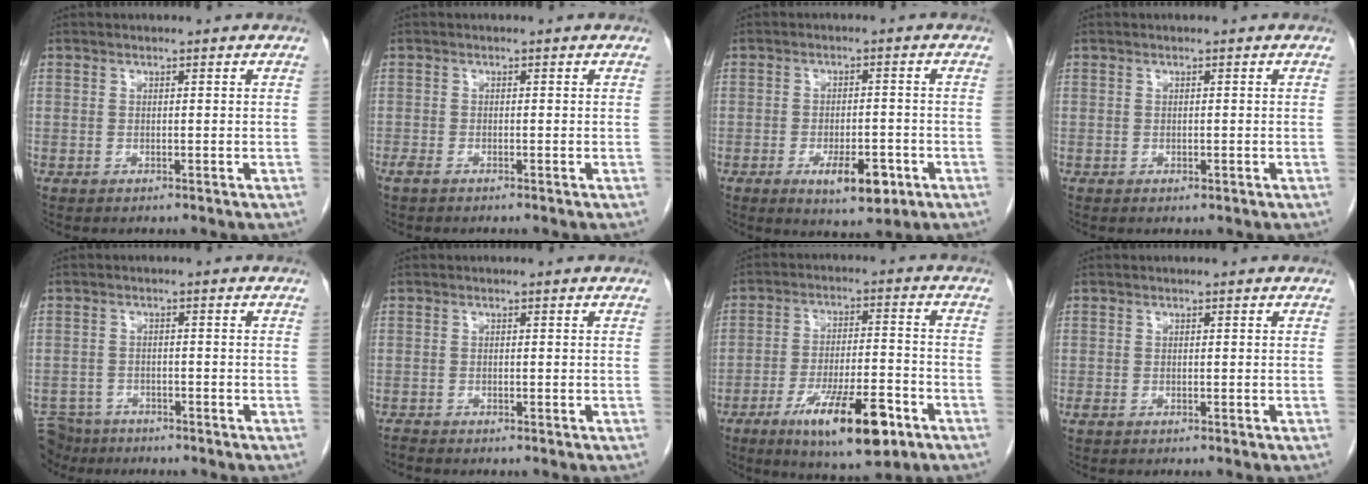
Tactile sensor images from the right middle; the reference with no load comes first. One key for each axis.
{"total": 1.8, "fx": -1.4, "fy": 0.4, "fz": 1.0, "tx": -0.020, "ty": -0.004, "tz": -0.025}
{"total": 6.9, "fx": -3.2, "fy": 2.5, "fz": 5.6, "tx": -0.085, "ty": -0.005, "tz": -0.040}
{"total": 0.6, "fx": -0.3, "fy": 0.3, "fz": 0.4, "tx": -0.006, "ty": 0.000, "tz": -0.003}
{"total": 6.1, "fx": -5.2, "fy": 3.1, "fz": 0.2, "tx": -0.007, "ty": 0.002, "tz": -0.089}
{"total": 0.8, "fx": -0.7, "fy": -0.1, "fz": 0.0, "tx": -0.006, "ty": -0.004, "tz": -0.017}
{"total": 13.5, "fx": -7.3, "fy": 2.9, "fz": 11.0, "tx": -0.185, "ty": -0.012, "tz": -0.113}
{"total": 0.7, "fx": -0.6, "fy": 0.2, "fz": 0.4, "tx": -0.011, "ty": -0.001, "tz": -0.009}